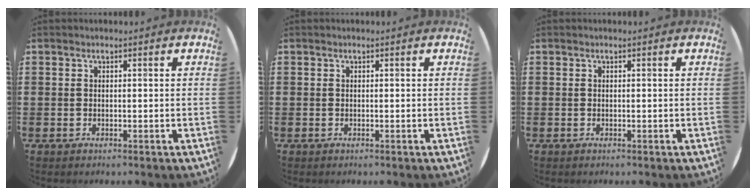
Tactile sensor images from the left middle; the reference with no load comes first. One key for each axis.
{"total": 0.0}
{"total": 0.0}